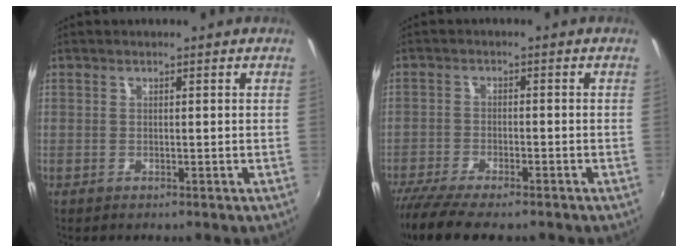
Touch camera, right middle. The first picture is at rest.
{"total": 10.3, "force": [-8.5, 2.3, 5.5], "torque": [-0.131, -0.043, -0.149]}